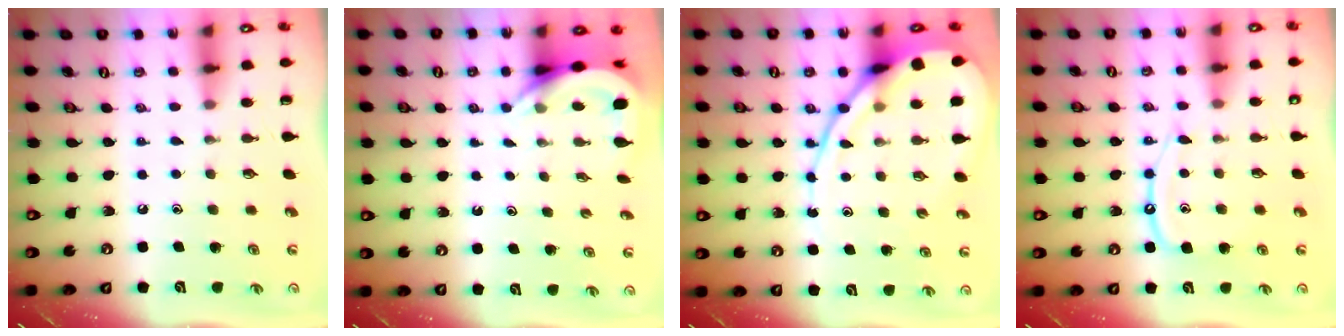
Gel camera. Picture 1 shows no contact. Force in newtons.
{"total": 5.1, "press": 5.1, "slide": 0.7}
{"total": 12.7, "press": 12.6, "slide": 1.2}
{"total": 10.8, "press": 10.7, "slide": 1.1}